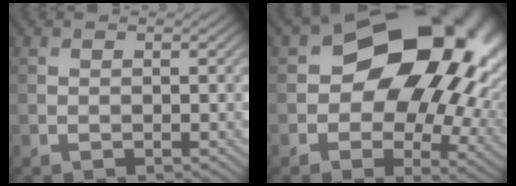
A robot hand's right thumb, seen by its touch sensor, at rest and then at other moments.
{"total": 19.0, "force": [3.7, 13.5, 12.8], "torque": [-0.173, -0.013, 0.088]}